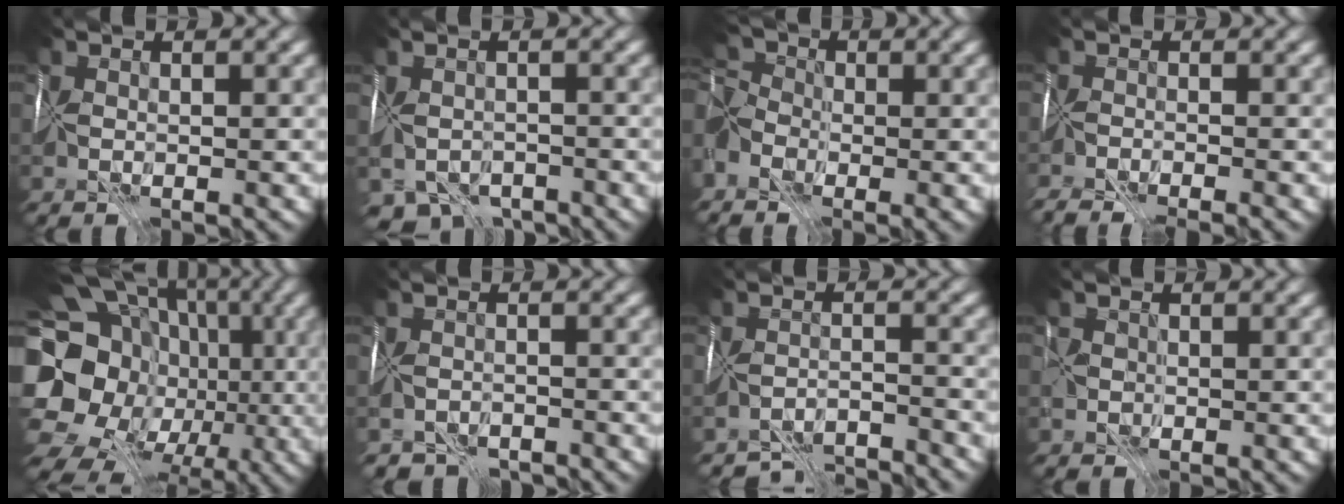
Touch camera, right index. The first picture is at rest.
{"total": 6.6, "force": [-4.9, 3.6, 2.6], "torque": [-0.041, -0.021, -0.068]}
{"total": 7.2, "force": [-3.0, 4.5, 4.7], "torque": [-0.102, -0.007, -0.041]}
{"total": 6.3, "force": [-5.5, 1.6, 2.6], "torque": [-0.042, -0.018, -0.073]}
{"total": 19.7, "force": [-2.9, 17.1, 9.2], "torque": [-0.164, -0.020, -0.063]}
{"total": 3.2, "force": [-3.0, 1.1, 0.2], "torque": [0.003, -0.003, -0.049]}
{"total": 5.9, "force": [-5.9, 0.4, 0.7], "torque": [-0.010, -0.009, -0.089]}
{"total": 0.7, "force": [0.2, 0.5, -0.4], "torque": [0.011, 0.001, 0.003]}